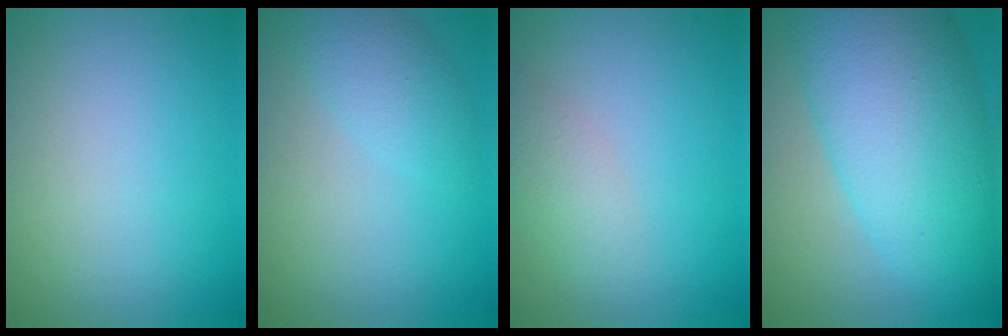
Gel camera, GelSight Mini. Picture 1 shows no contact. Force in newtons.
{"total": 2.8, "press": 2.8, "slide": 0.1}
{"total": 2.4, "press": 2.4, "slide": 0.2}
{"total": 12.2, "press": 12.2, "slide": 0.3}